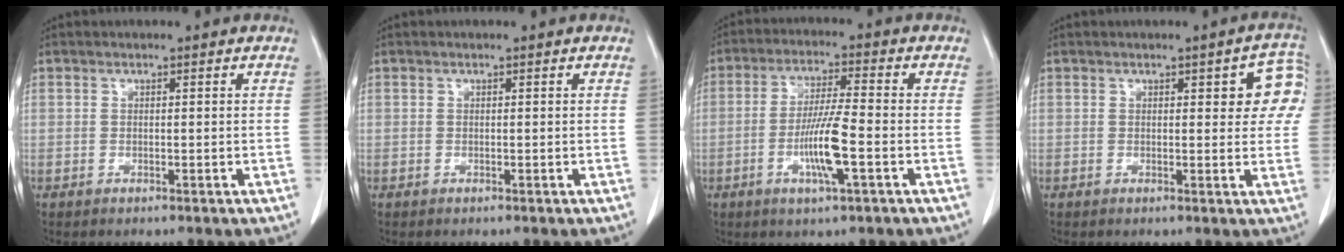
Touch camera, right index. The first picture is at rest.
{"total": 0.0}
{"total": 8.4, "force": [-2.5, 0.3, 8.0], "torque": [-0.153, -0.007, -0.051]}
{"total": 6.0, "force": [2.0, 2.3, 5.1], "torque": [-0.040, 0.013, 0.015]}